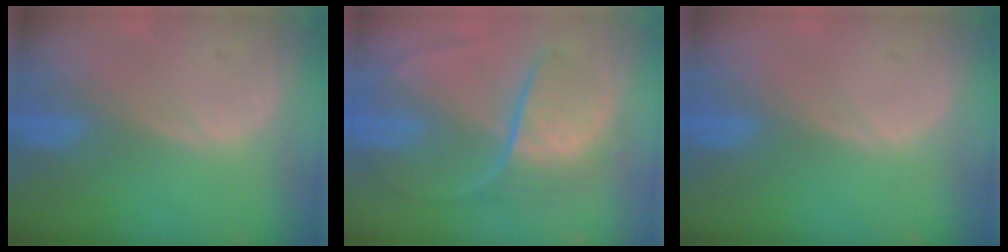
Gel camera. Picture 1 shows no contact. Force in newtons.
{"total": 9.0, "press": 7.5, "slide": 5.0}
{"total": 0.0}